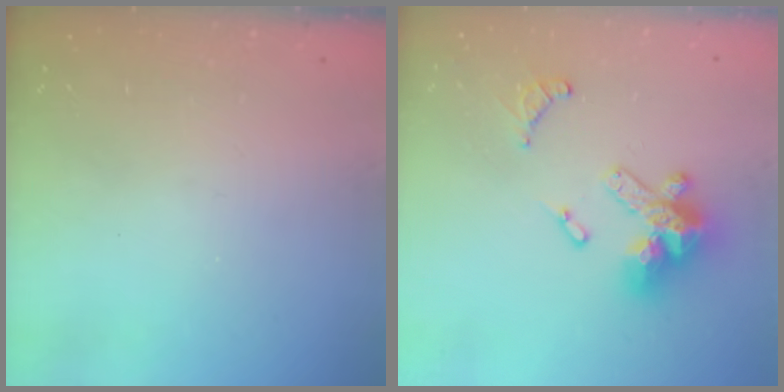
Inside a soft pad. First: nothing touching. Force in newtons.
{"total": 16.2, "press": 16.1, "slide": 1.6}